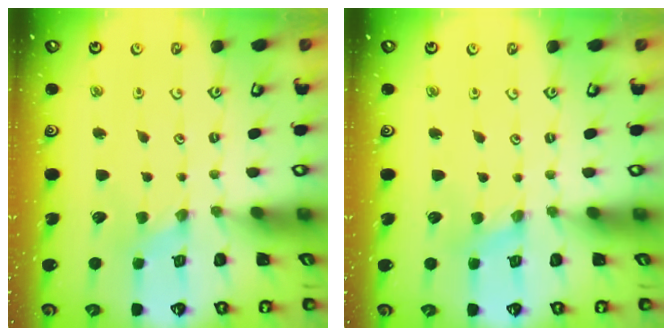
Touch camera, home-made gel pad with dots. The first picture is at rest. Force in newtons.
{"total": 1.7, "press": 1.6, "slide": 0.4}